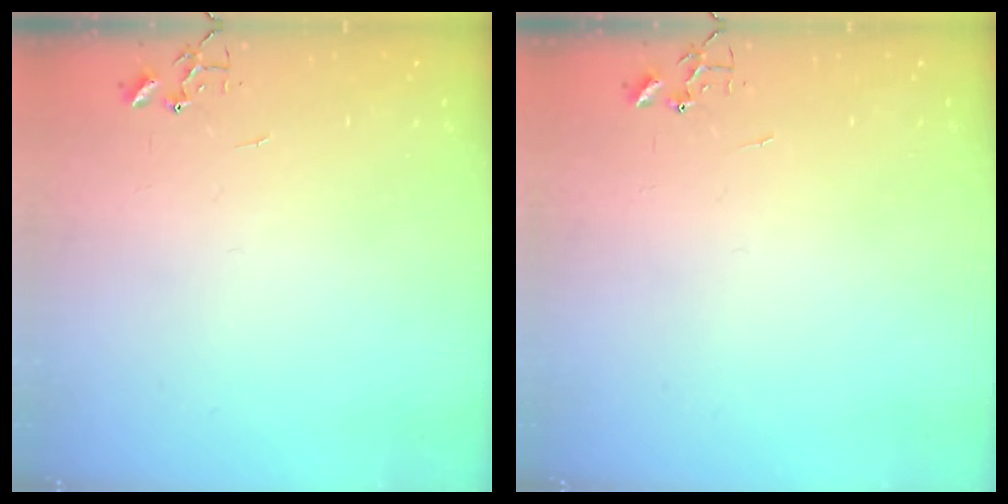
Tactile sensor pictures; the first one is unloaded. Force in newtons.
{"total": 0.0}